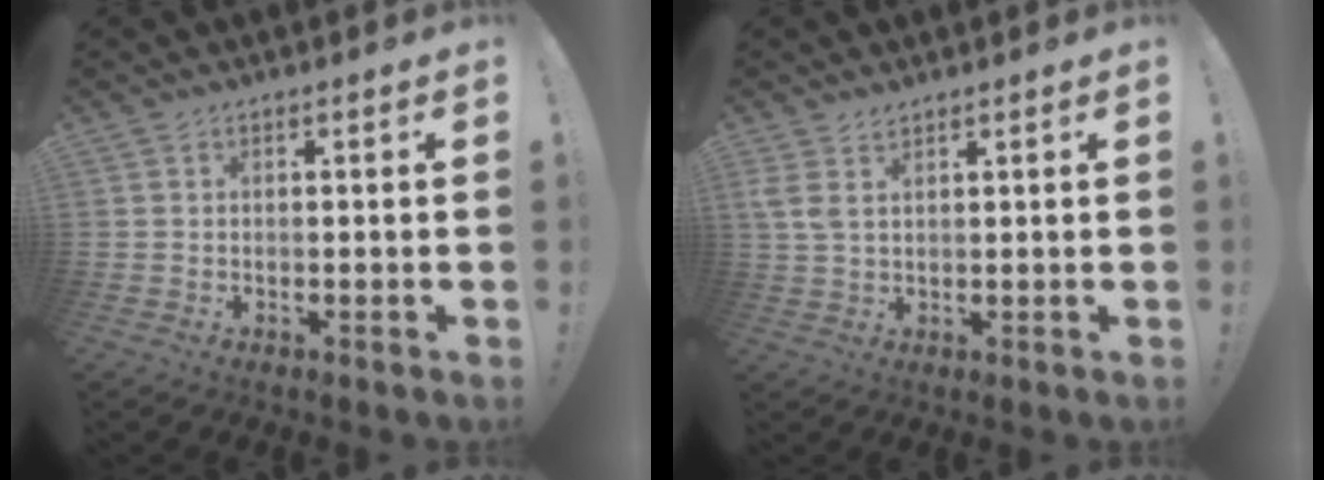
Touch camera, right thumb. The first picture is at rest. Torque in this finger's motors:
{"motor_torque": [0.02, 0.02, 0.10, 0.00, 0.00]}